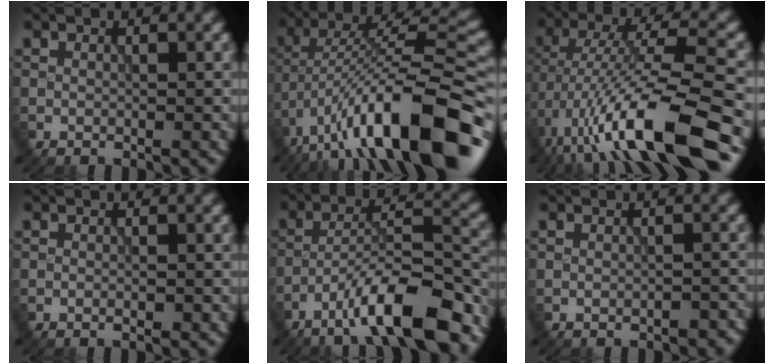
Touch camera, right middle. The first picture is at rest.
{"total": 15.0, "force": [-8.1, 4.5, 11.8], "torque": [-0.201, 0.022, -0.137]}
{"total": 12.8, "force": [-5.8, 3.1, 11.0], "torque": [-0.203, 0.008, -0.100]}
{"total": 0.7, "force": [-0.3, 0.1, 0.7], "torque": [-0.010, -0.002, -0.006]}
{"total": 11.4, "force": [-7.4, 2.7, 8.2], "torque": [-0.133, 0.016, -0.126]}
{"total": 1.1, "force": [-0.8, 0.5, 0.5], "torque": [-0.010, 0.000, -0.010]}